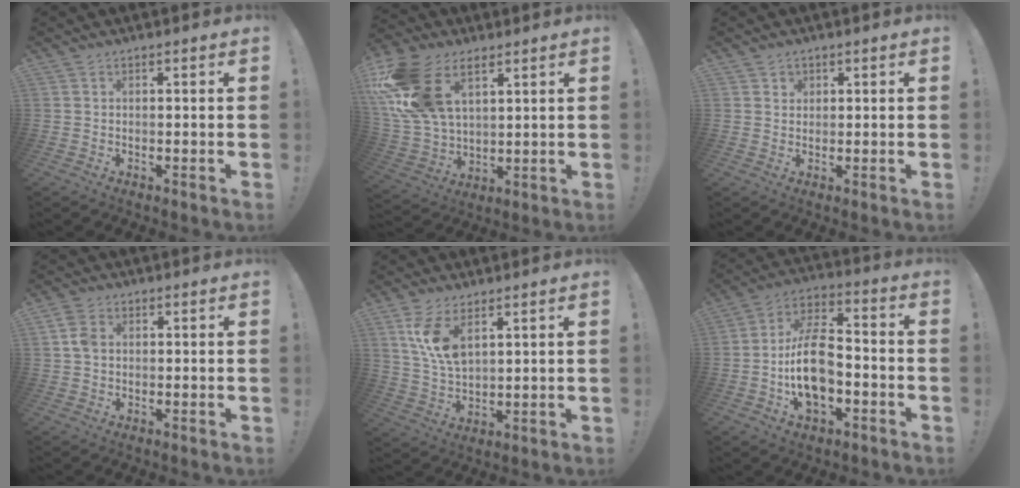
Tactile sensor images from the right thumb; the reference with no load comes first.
{"total": 20.0, "force": [9.1, 12.8, 12.4], "torque": [-0.254, -0.032, 0.177]}
{"total": 1.6, "force": [1.0, 1.3, 0.1], "torque": [0.005, -0.008, 0.015]}
{"total": 4.7, "force": [1.0, 3.4, 3.2], "torque": [-0.068, 0.008, 0.020]}
{"total": 10.1, "force": [5.2, 4.7, 7.3], "torque": [-0.148, -0.022, 0.093]}
{"total": 15.8, "force": [-3.7, 9.6, 12.0], "torque": [-0.232, 0.021, -0.065]}